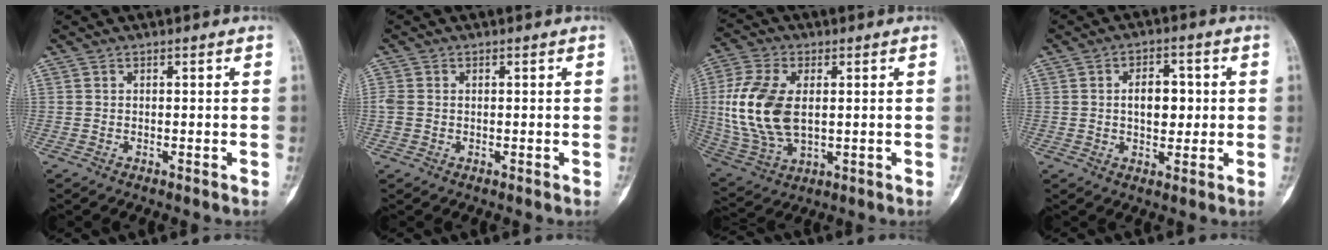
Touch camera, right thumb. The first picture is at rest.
{"total": 2.1, "force": [0.1, 1.7, 1.3], "torque": [-0.037, 0.003, 0.002]}
{"total": 16.1, "force": [1.3, 9.4, 13.0], "torque": [-0.277, -0.006, 0.035]}
{"total": 7.0, "force": [0.7, 4.4, 5.5], "torque": [-0.058, 0.005, 0.011]}